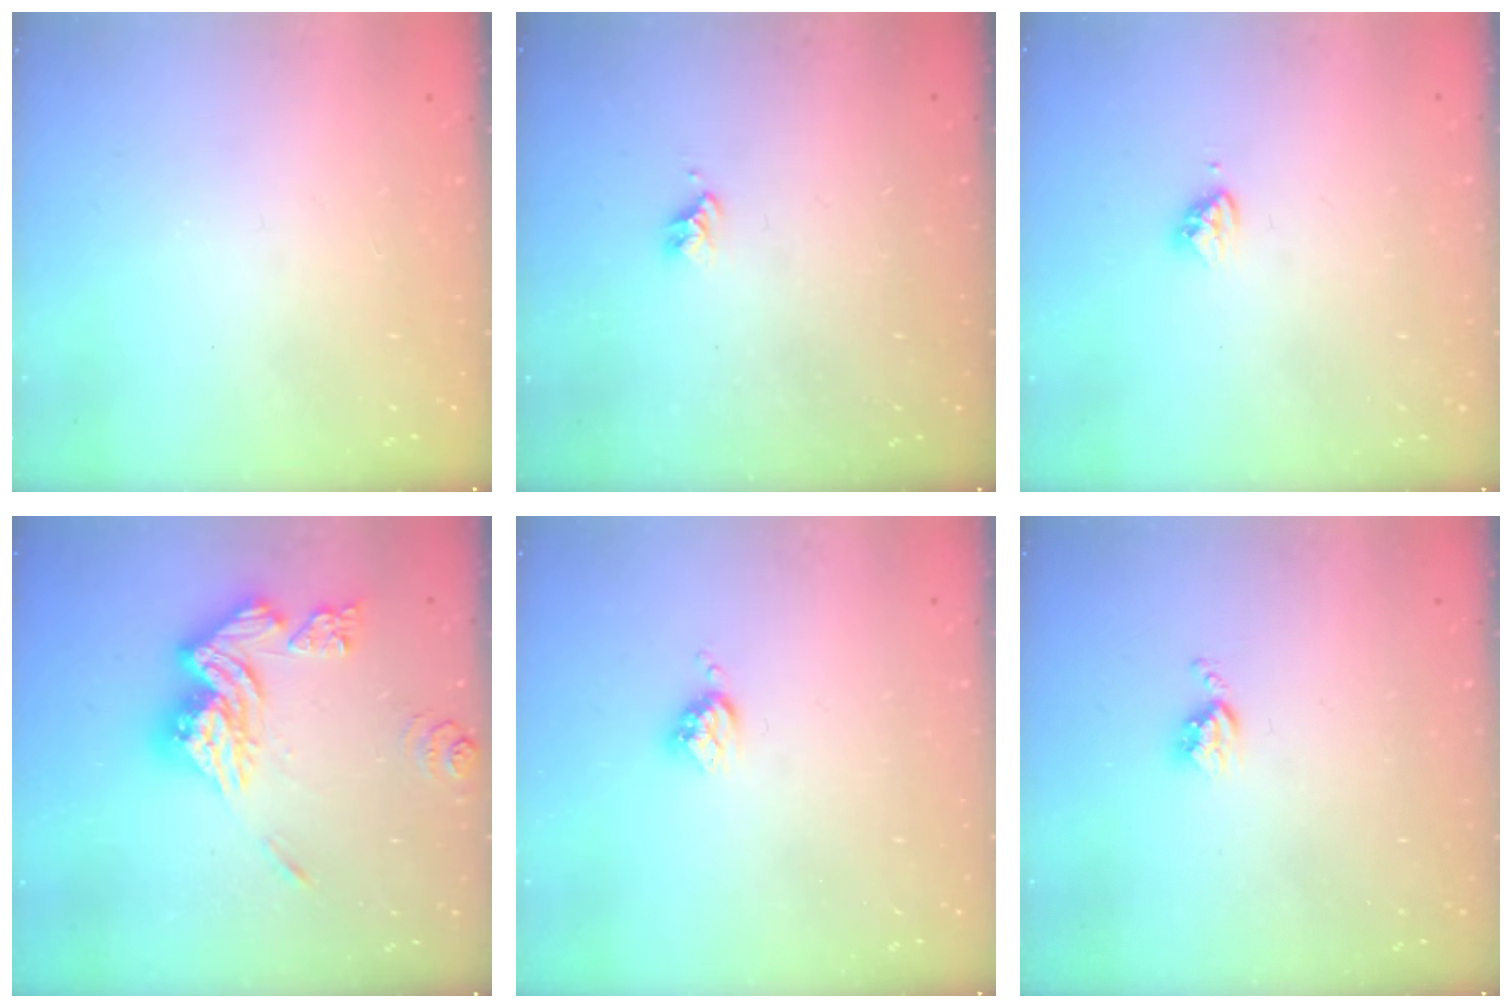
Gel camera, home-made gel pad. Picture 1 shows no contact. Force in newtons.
{"total": 2.7, "press": 2.7, "slide": 0.3}
{"total": 3.4, "press": 3.3, "slide": 0.6}
{"total": 17.8, "press": 17.7, "slide": 1.6}
{"total": 3.7, "press": 3.7, "slide": 0.4}
{"total": 4.5, "press": 4.5, "slide": 0.6}